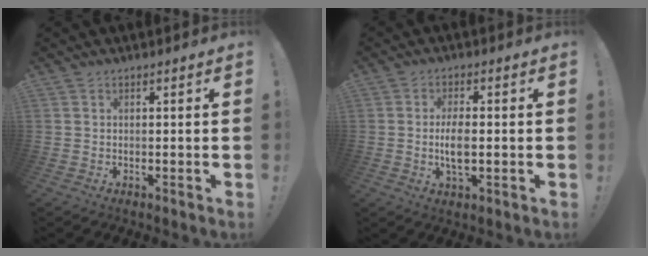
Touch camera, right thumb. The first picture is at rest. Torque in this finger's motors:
{"motor_torque": [1.13, 1.61, 1.00, -0.35, 0.40]}